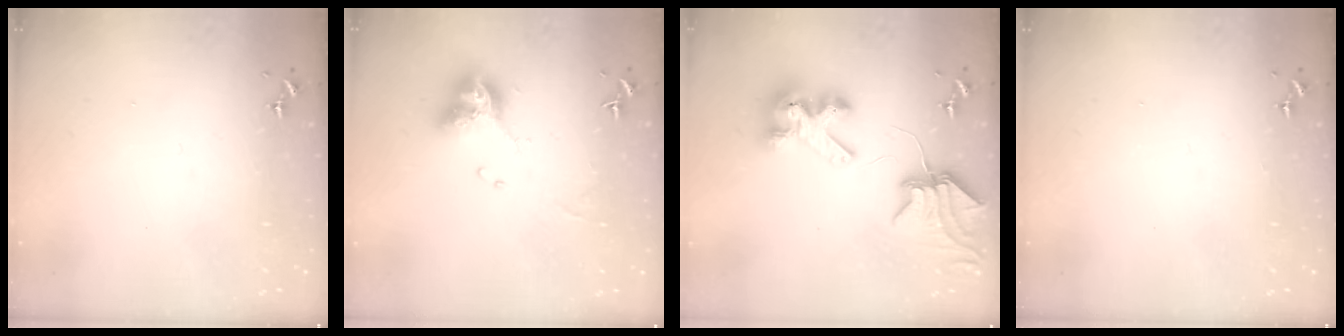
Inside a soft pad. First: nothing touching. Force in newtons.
{"total": 10.9, "press": 10.9, "slide": 0.8}
{"total": 10.5, "press": 10.5, "slide": 1.2}
{"total": 0.0}